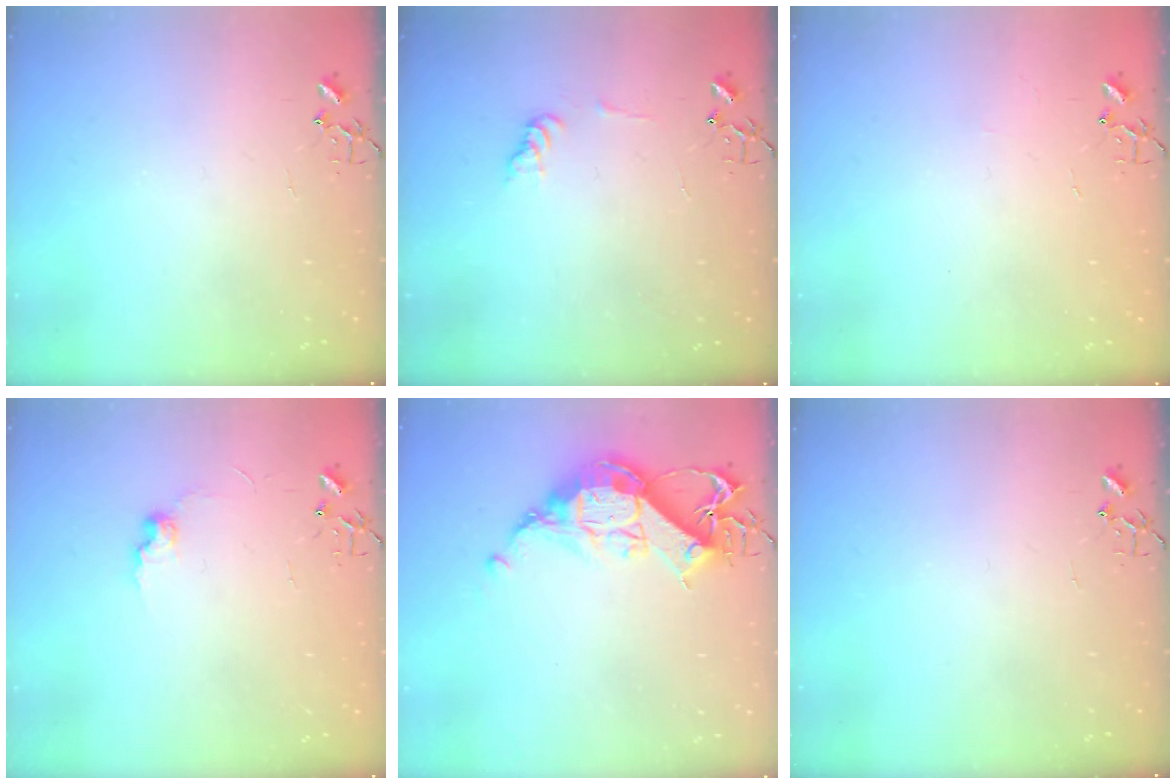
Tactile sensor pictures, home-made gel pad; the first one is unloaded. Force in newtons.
{"total": 6.1, "press": 6.1, "slide": 0.4}
{"total": 1.8, "press": 1.8, "slide": 0.3}
{"total": 7.9, "press": 7.9, "slide": 0.7}
{"total": 13.9, "press": 13.9, "slide": 1.1}
{"total": 0.0}